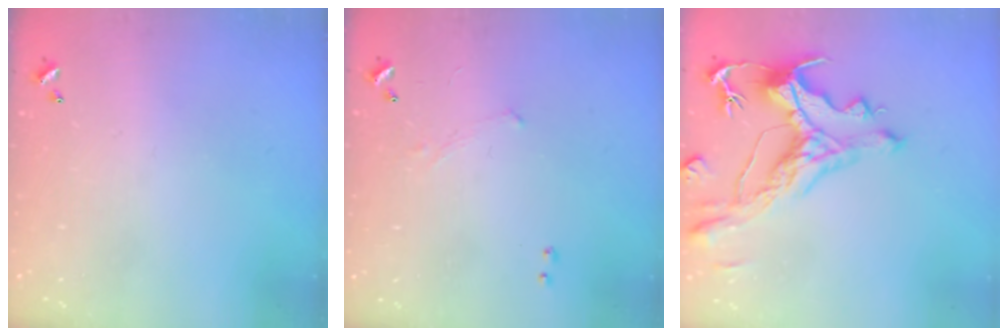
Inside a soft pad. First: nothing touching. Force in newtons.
{"total": 1.2, "press": 1.1, "slide": 0.5}
{"total": 4.1, "press": 3.7, "slide": 1.7}